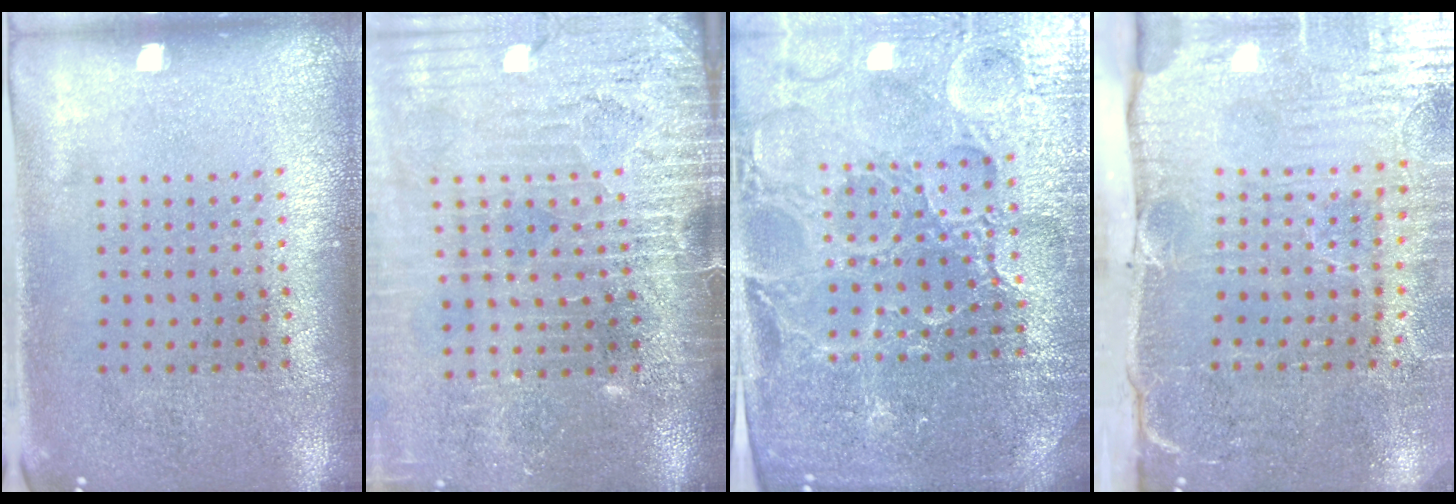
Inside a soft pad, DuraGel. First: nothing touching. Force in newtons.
{"total": 3.8, "press": 3.4, "slide": 1.7}
{"total": 5.2, "press": 4.9, "slide": 1.8}
{"total": 5.4, "press": 4.6, "slide": 2.9}